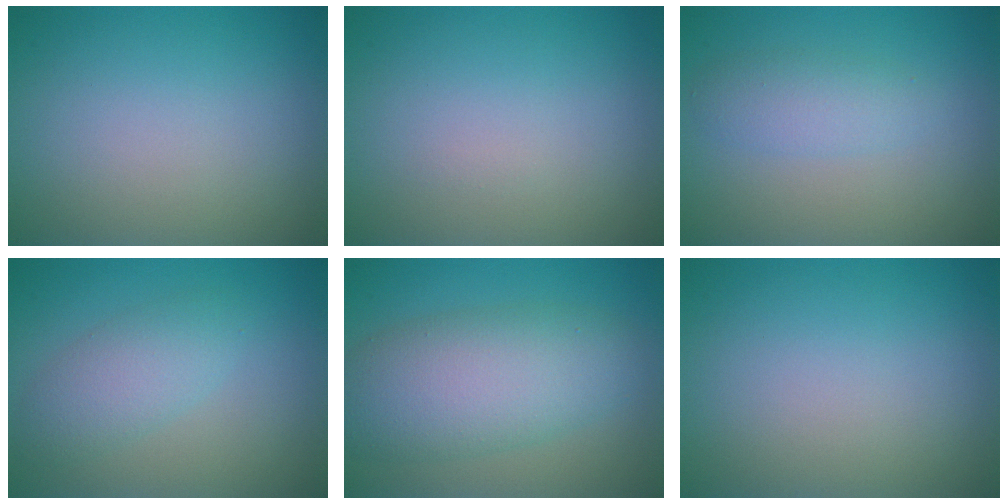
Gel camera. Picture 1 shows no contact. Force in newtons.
{"total": 0.0}
{"total": 2.3, "press": 2.3, "slide": 0.2}
{"total": 3.0, "press": 3.0, "slide": 0.2}
{"total": 7.5, "press": 7.5, "slide": 0.4}
{"total": 0.0}